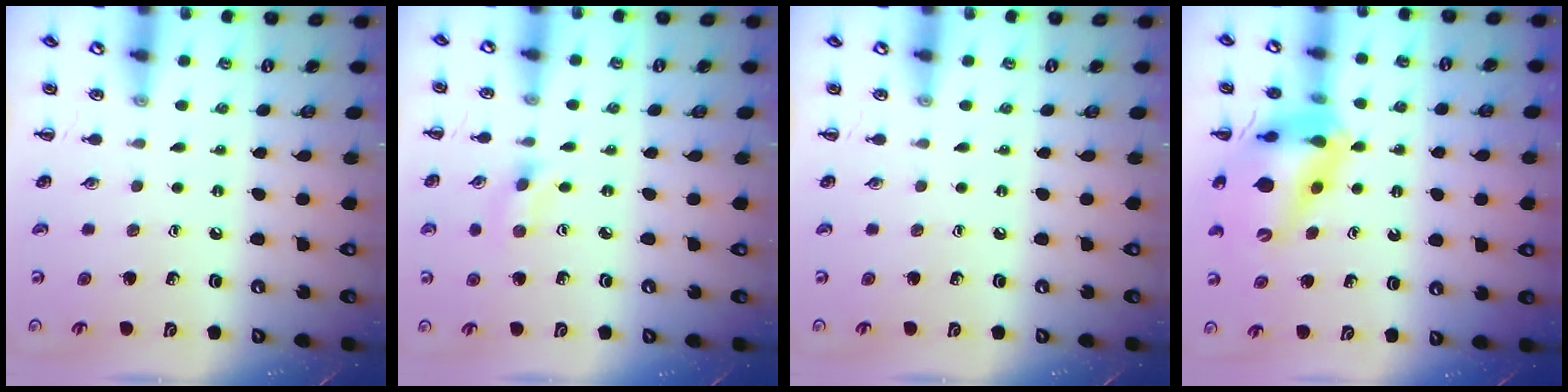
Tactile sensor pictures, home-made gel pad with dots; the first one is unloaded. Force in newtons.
{"total": 1.4, "press": 1.3, "slide": 0.5}
{"total": 0.0}
{"total": 14.3, "press": 13.6, "slide": 4.2}